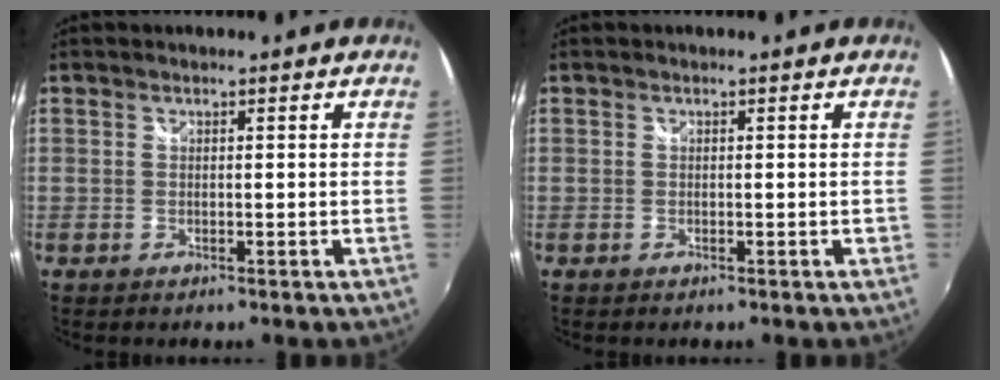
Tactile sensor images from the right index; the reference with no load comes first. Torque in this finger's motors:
{"motor_torque": [0.64, 0.58, 0.00, 0.00]}